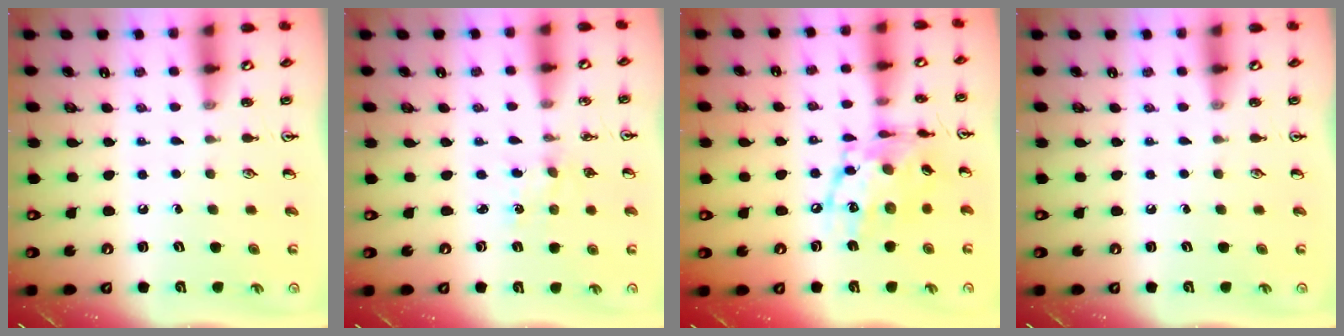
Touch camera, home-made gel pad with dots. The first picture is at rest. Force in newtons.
{"total": 1.5, "press": 1.5, "slide": 0.2}
{"total": 15.6, "press": 15.6, "slide": 0.9}
{"total": 0.0}